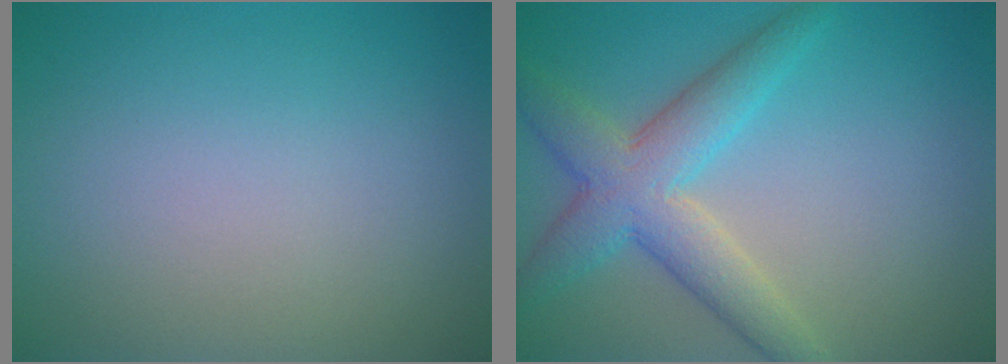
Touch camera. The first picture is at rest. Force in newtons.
{"total": 5.6, "press": 5.6, "slide": 0.1}